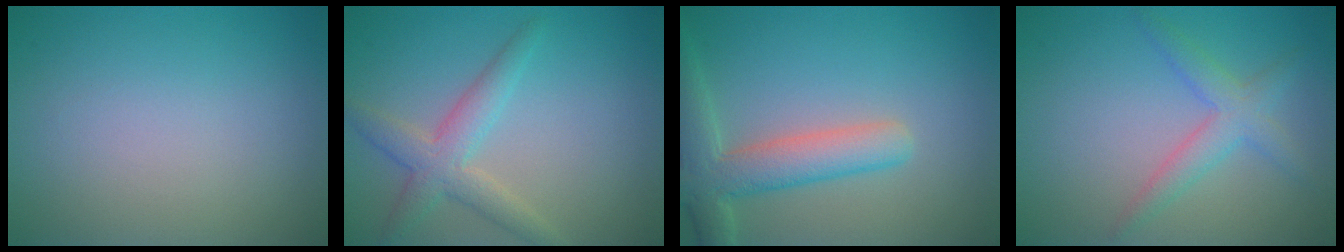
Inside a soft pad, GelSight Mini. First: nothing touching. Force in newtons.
{"total": 3.5, "press": 3.5, "slide": 0.2}
{"total": 5.3, "press": 5.3, "slide": 0.4}
{"total": 2.9, "press": 2.9, "slide": 0.1}